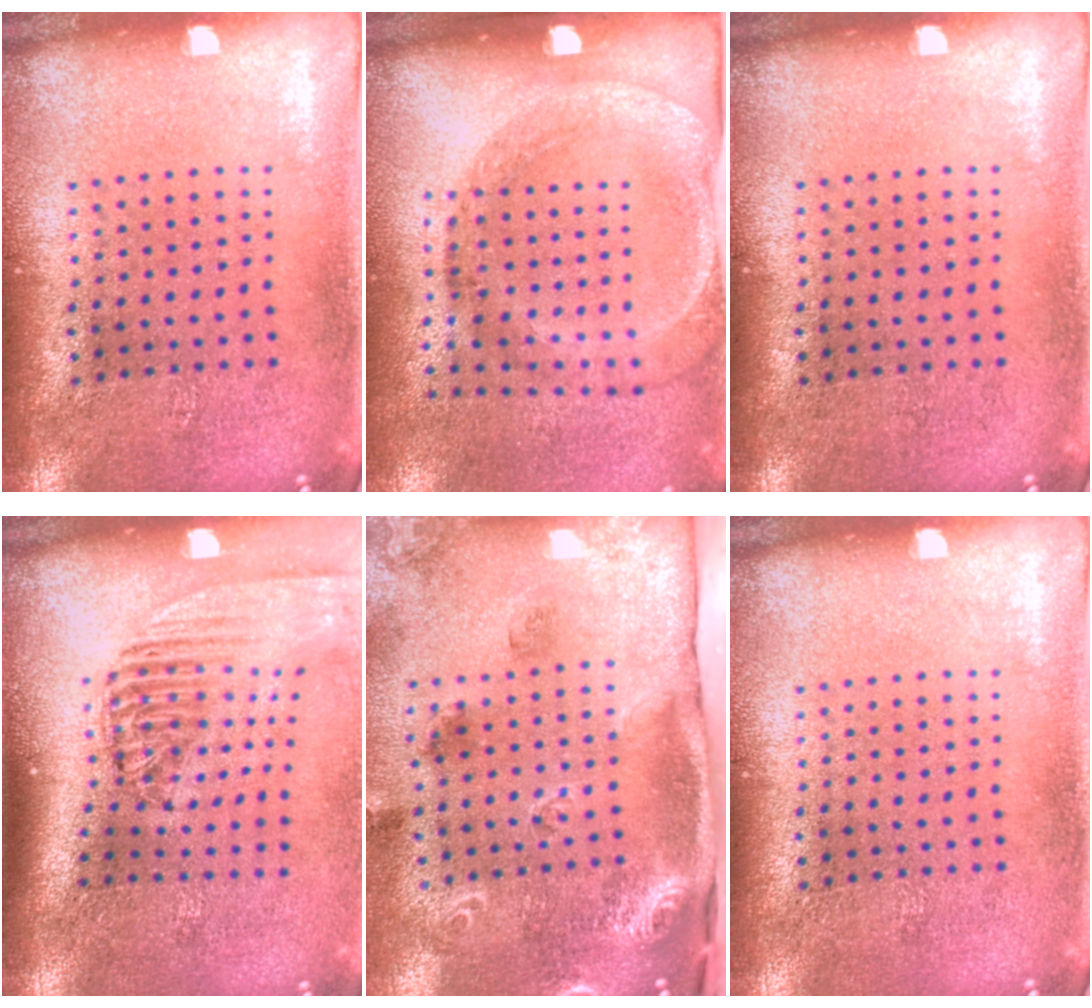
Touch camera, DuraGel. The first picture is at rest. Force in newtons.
{"total": 1.8, "press": 1.1, "slide": 1.4}
{"total": 0.0}
{"total": 2.4, "press": 1.8, "slide": 1.6}
{"total": 2.1, "press": 1.8, "slide": 1.1}
{"total": 0.0}